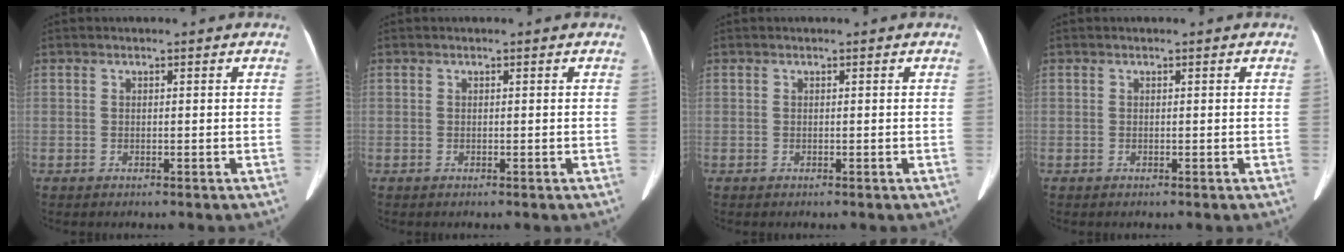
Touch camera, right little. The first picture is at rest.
{"total": 0.0}
{"total": 0.0}
{"total": 0.0}